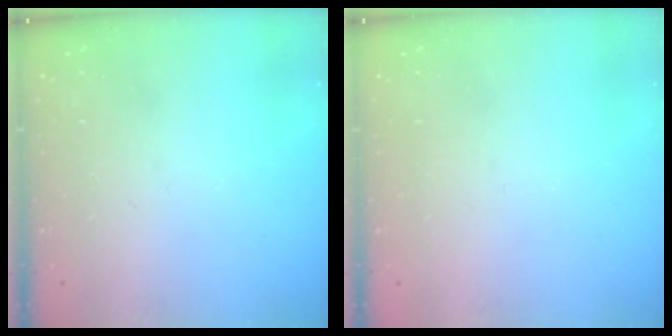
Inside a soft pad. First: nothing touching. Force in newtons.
{"total": 1.3, "press": 1.3, "slide": 0.2}